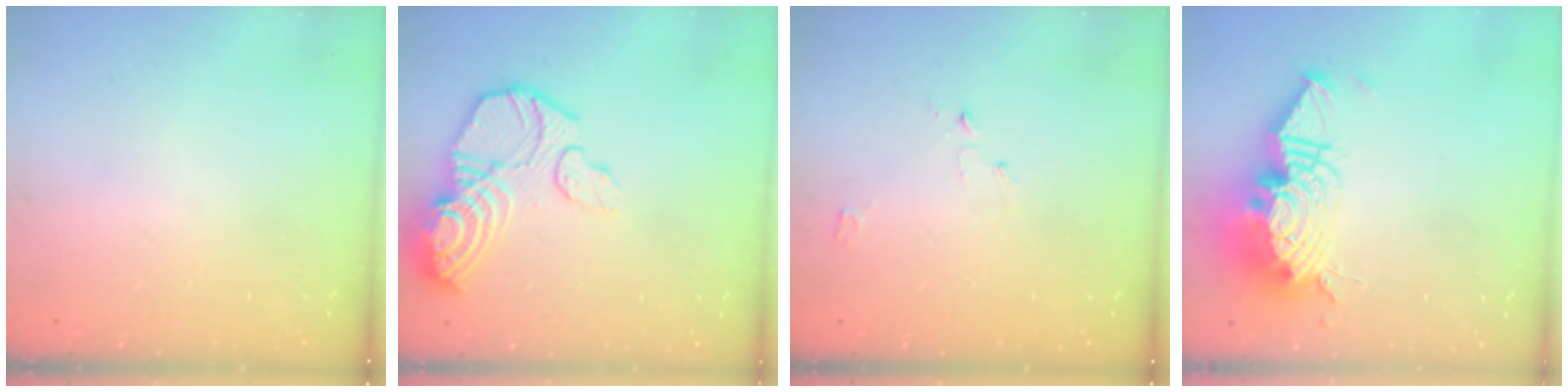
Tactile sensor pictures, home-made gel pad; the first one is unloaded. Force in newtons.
{"total": 14.8, "press": 14.8, "slide": 1.3}
{"total": 2.9, "press": 2.8, "slide": 0.3}
{"total": 19.0, "press": 18.9, "slide": 1.8}